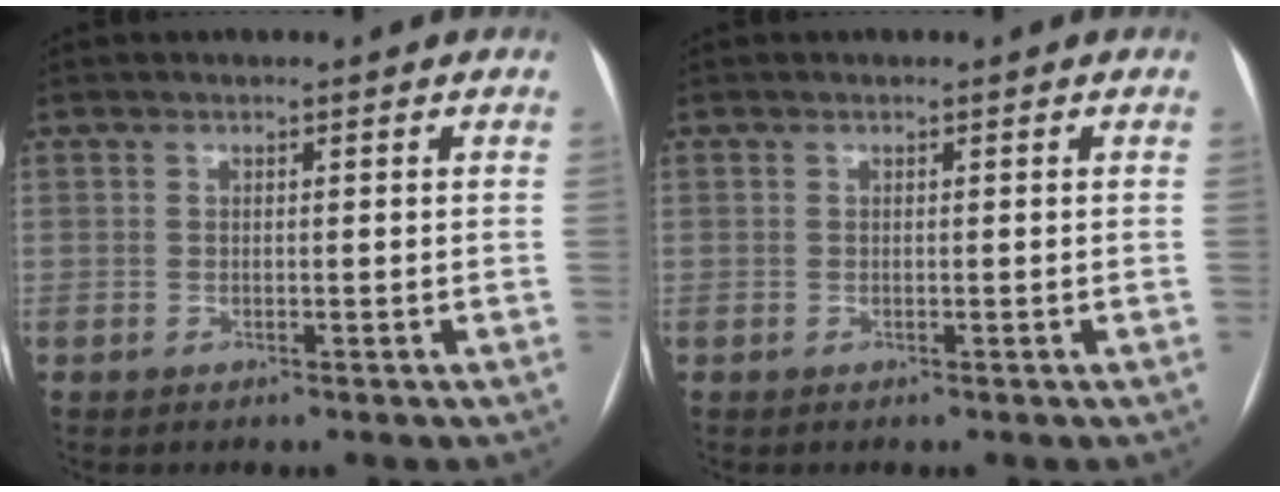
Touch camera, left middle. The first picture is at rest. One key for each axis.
{"total": 0.0}